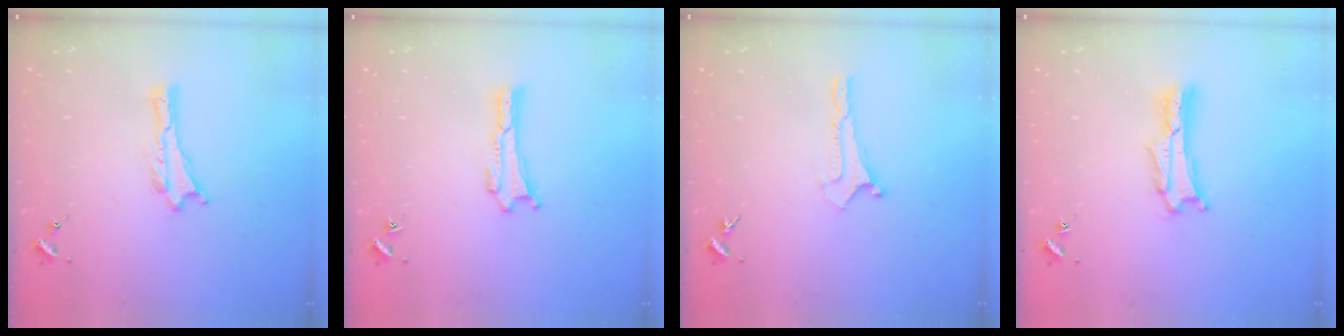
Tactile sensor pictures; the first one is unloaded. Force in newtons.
{"total": 0.0}
{"total": 0.0}
{"total": 1.7, "press": 1.7, "slide": 0.3}